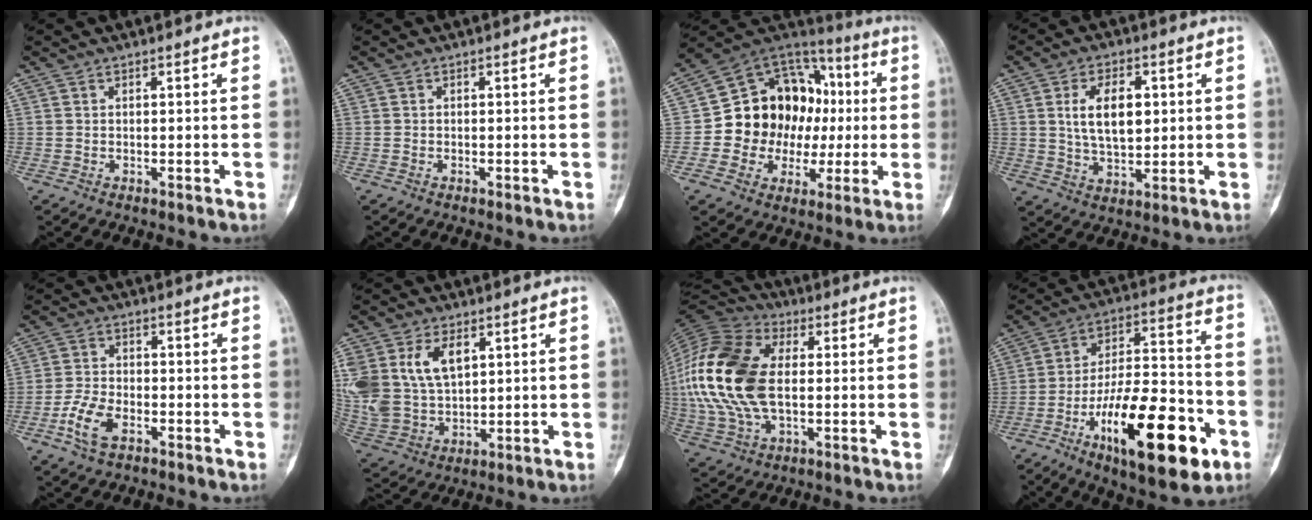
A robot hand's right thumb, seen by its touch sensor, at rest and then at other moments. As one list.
[{"total": 0.0}, {"total": 19.9, "force": [-0.1, 16.0, 11.9], "torque": [-0.129, 0.046, 0.009]}, {"total": 10.1, "force": [2.0, 5.7, 8.1], "torque": [-0.122, -0.007, 0.040]}, {"total": 6.8, "force": [-3.3, 3.6, 4.7], "torque": [-0.099, 0.014, -0.066]}, {"total": 16.9, "force": [5.5, 11.2, 11.4], "torque": [-0.247, -0.009, 0.120]}, {"total": 20.9, "force": [0.9, 12.4, 16.8], "torque": [-0.367, 0.009, 0.017]}, {"total": 24.0, "force": [-10.2, 8.6, 20.0], "torque": [-0.313, 0.050, -0.158]}]